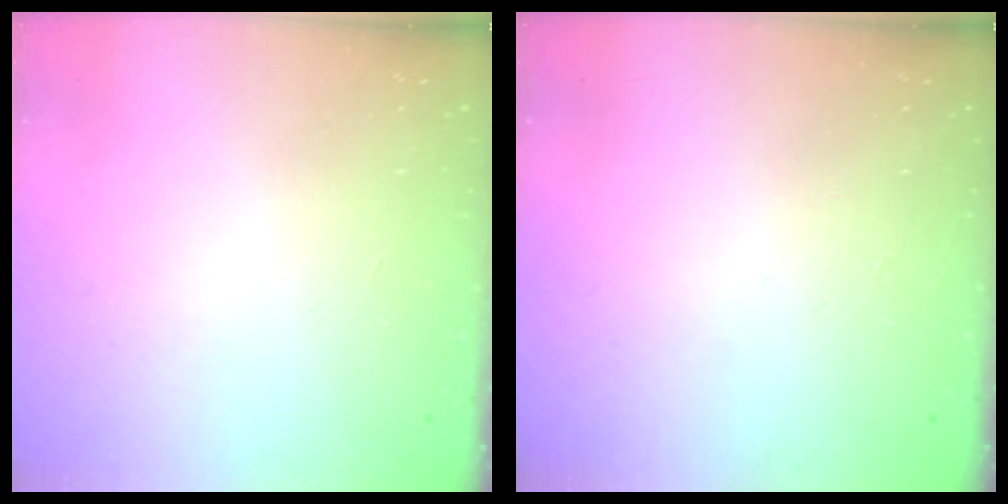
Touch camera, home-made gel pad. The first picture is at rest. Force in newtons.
{"total": 0.0}